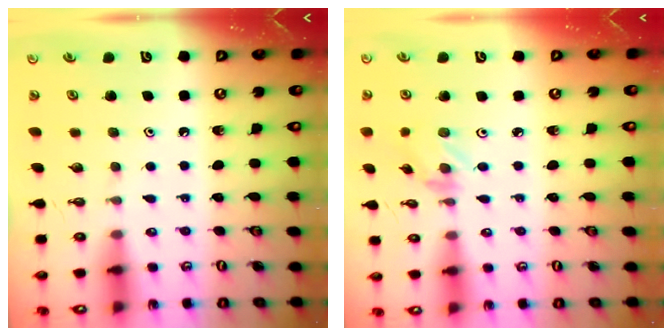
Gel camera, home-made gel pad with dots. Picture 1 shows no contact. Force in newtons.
{"total": 2.1, "press": 2.1, "slide": 0.3}